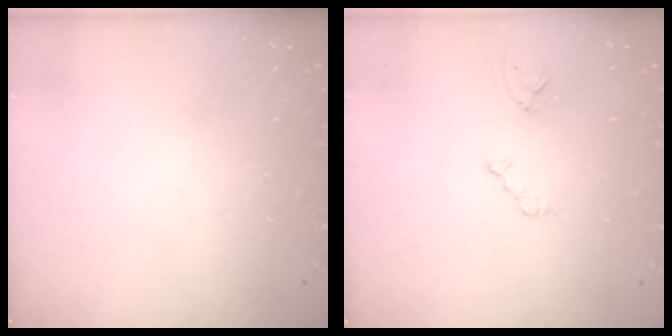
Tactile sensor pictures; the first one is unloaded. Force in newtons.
{"total": 2.3, "press": 2.3, "slide": 0.4}